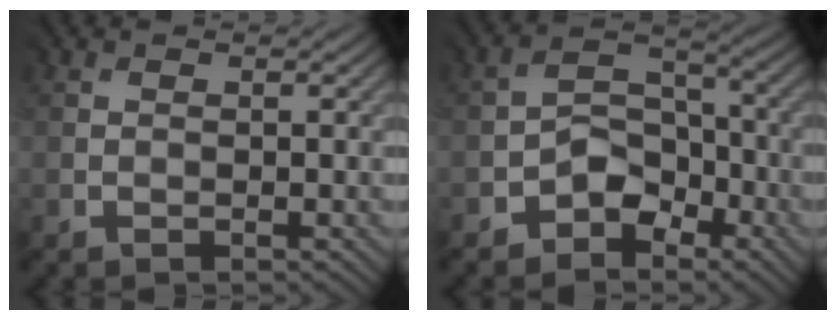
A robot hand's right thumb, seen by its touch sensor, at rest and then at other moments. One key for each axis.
{"total": 4.5, "fx": -3.1, "fy": 2.7, "fz": 1.7, "tx": -0.019, "ty": 0.010, "tz": -0.065}